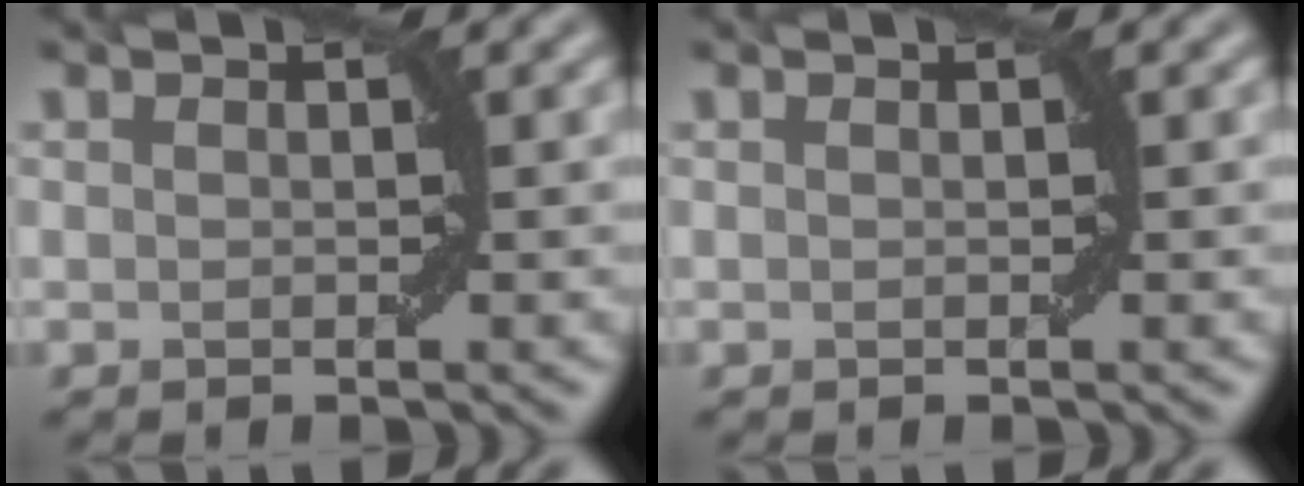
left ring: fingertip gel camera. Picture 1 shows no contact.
{"total": 0.0}